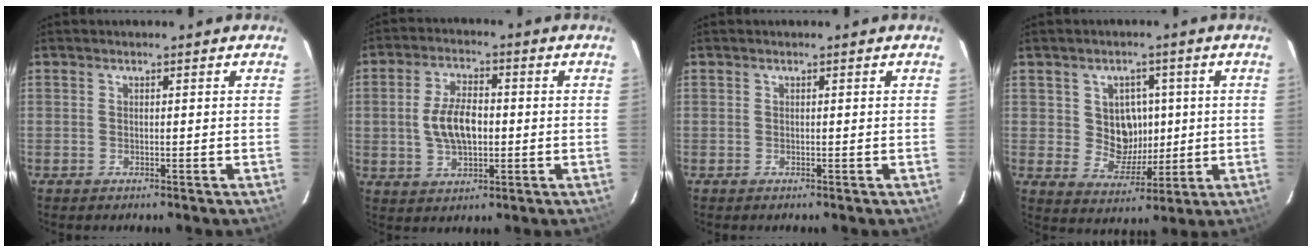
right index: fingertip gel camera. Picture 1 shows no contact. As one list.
[{"total": 8.6, "force": [-0.3, 4.6, 7.3], "torque": [-0.143, 0.007, -0.002]}, {"total": 0.0}, {"total": 7.7, "force": [1.0, 7.0, 3.0], "torque": [-0.056, 0.009, 0.030]}]